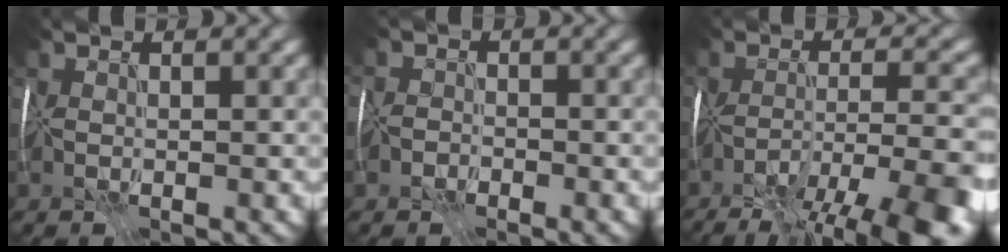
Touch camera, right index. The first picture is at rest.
{"total": 2.9, "force": [-2.2, 1.9, 0.4], "torque": [0.021, 0.005, -0.058]}
{"total": 12.1, "force": [-9.1, 1.6, 7.7], "torque": [-0.124, -0.024, -0.128]}